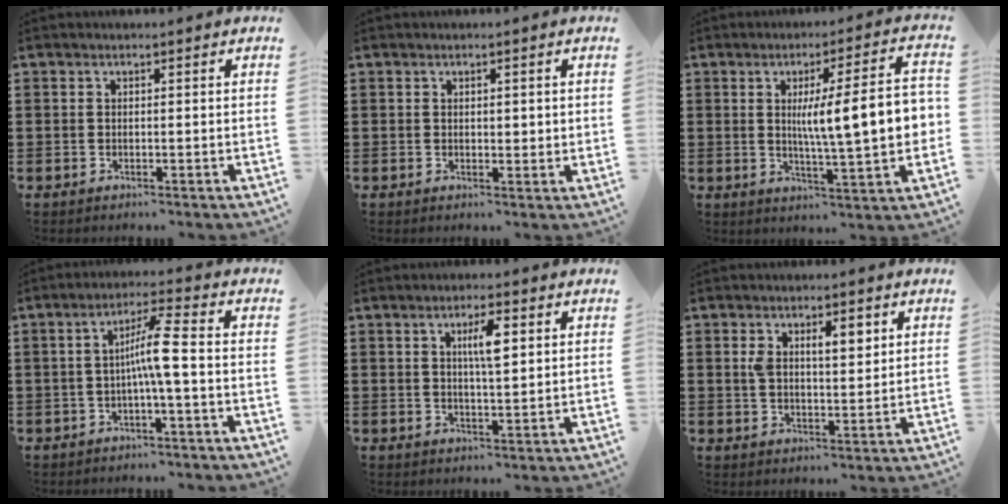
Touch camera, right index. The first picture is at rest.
{"total": 0.8, "force": [0.3, 0.4, 0.6], "torque": [-0.012, 0.005, 0.004]}
{"total": 11.7, "force": [1.1, 1.7, 11.5], "torque": [-0.181, -0.005, 0.010]}
{"total": 6.0, "force": [-0.8, 0.0, 5.9], "torque": [-0.110, 0.000, -0.022]}
{"total": 4.7, "force": [1.5, 1.1, 4.3], "torque": [-0.074, 0.003, 0.018]}
{"total": 4.5, "force": [1.6, 2.0, 3.7], "torque": [-0.064, 0.003, 0.023]}